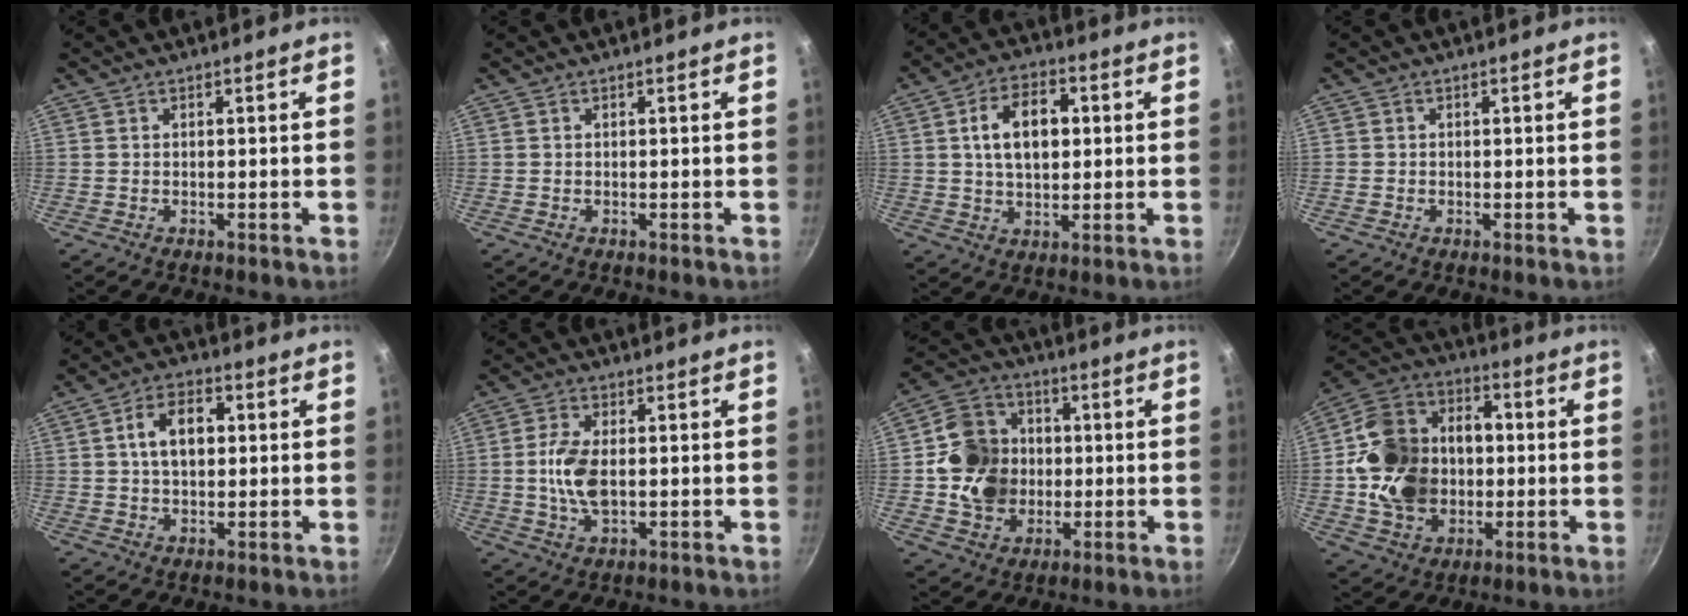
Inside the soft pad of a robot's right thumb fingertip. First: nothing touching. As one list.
[{"total": 0.0}, {"total": 10.9, "force": [2.0, 6.7, 8.4], "torque": [-0.126, 0.008, 0.031]}, {"total": 0.6, "force": [-0.1, 0.5, 0.3], "torque": [-0.005, 0.000, -0.003]}, {"total": 8.5, "force": [1.4, 5.4, 6.5], "torque": [-0.097, 0.013, 0.021]}, {"total": 7.9, "force": [-0.1, 4.1, 6.8], "torque": [-0.142, -0.002, 0.000]}, {"total": 15.3, "force": [-0.5, 12.7, 8.4], "torque": [-0.123, 0.016, -0.009]}, {"total": 21.1, "force": [-0.5, 15.8, 14.0], "torque": [-0.233, 0.024, -0.005]}]